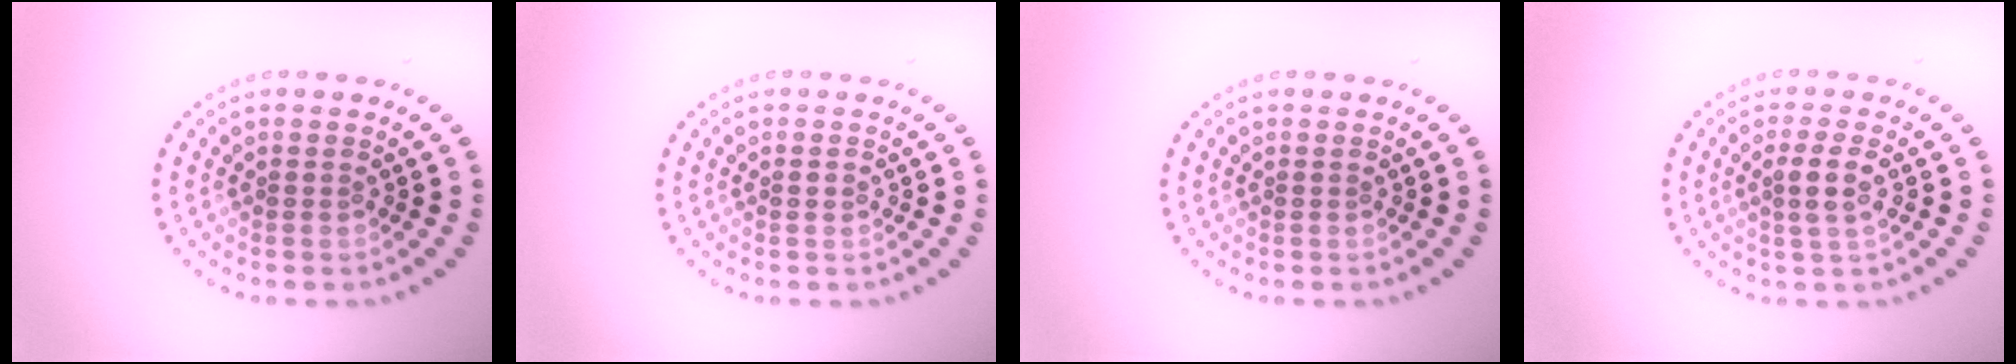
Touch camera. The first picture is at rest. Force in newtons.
{"total": 0.7, "press": 0.7, "slide": 0.1}
{"total": 0.0}
{"total": 2.3, "press": 2.0, "slide": 1.1}